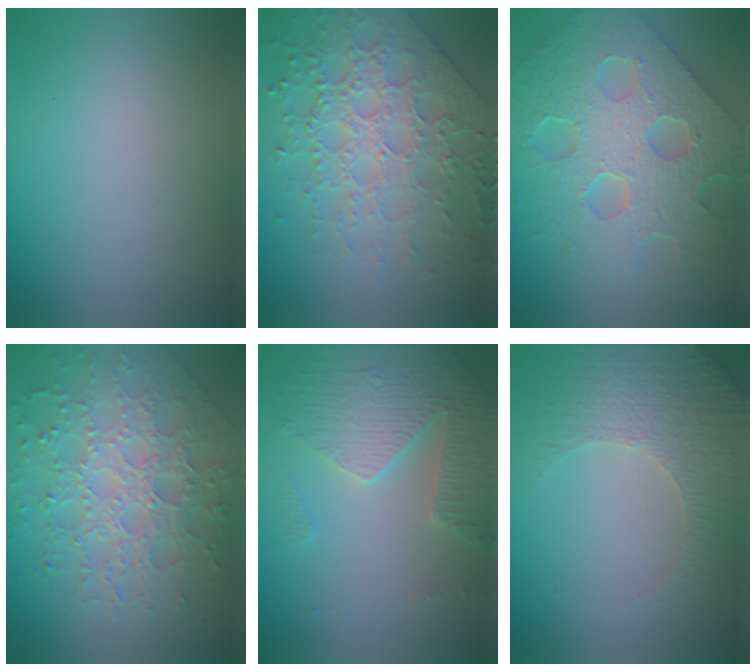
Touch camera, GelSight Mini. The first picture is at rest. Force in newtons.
{"total": 7.0, "press": 5.5, "slide": 4.3}
{"total": 7.9, "press": 6.5, "slide": 4.4}
{"total": 7.5, "press": 5.4, "slide": 5.3}
{"total": 3.7, "press": 3.6, "slide": 0.9}
{"total": 5.0, "press": 3.6, "slide": 3.5}